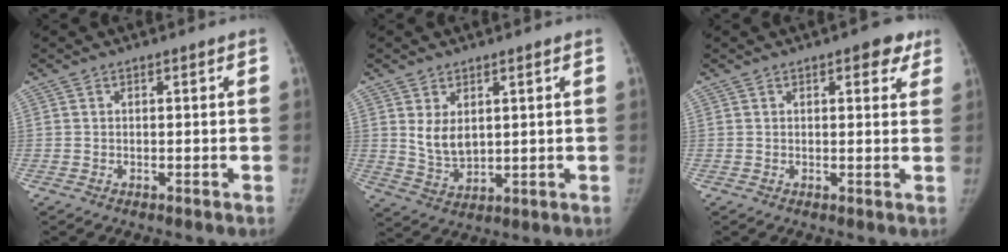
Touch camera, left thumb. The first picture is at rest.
{"total": 5.9, "force": [1.9, 3.8, 4.1], "torque": [-0.062, -0.022, 0.048]}
{"total": 4.8, "force": [2.7, 2.2, 3.3], "torque": [-0.016, -0.007, 0.025]}